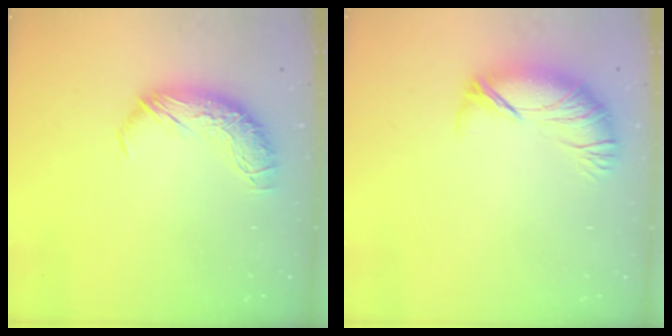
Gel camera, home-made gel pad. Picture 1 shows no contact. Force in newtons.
{"total": 3.2, "press": 2.5, "slide": 2.0}